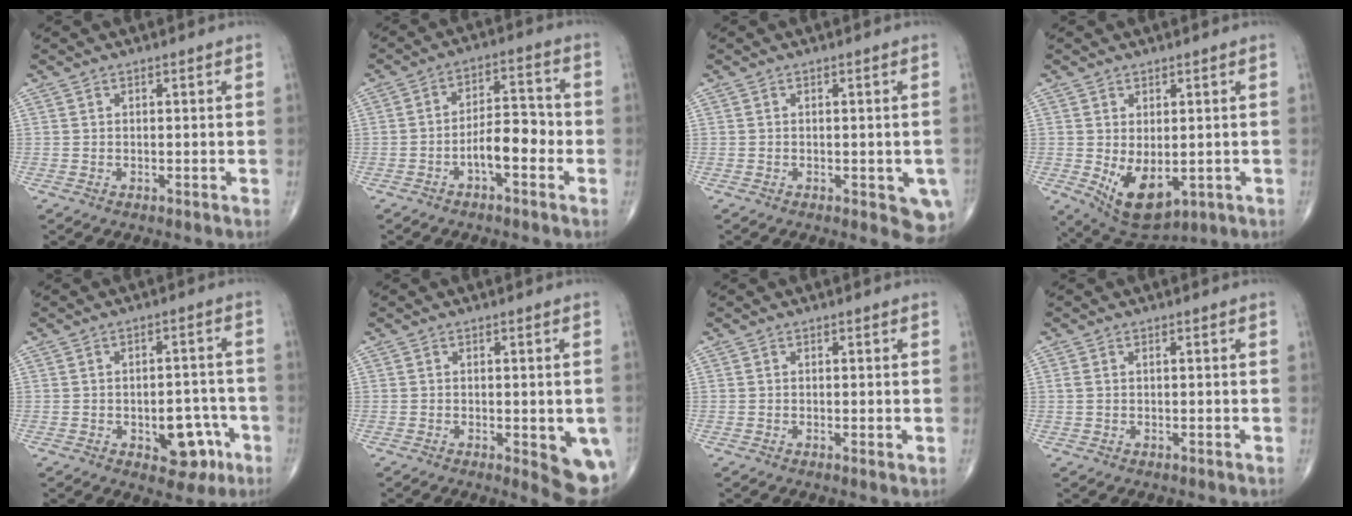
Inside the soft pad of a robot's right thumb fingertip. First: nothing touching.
{"total": 7.8, "force": [-2.7, 3.5, 6.5], "torque": [-0.092, 0.036, -0.050]}
{"total": 5.5, "force": [-1.6, 2.3, 4.7], "torque": [-0.035, -0.008, -0.017]}
{"total": 9.1, "force": [-1.4, 5.1, 7.4], "torque": [-0.110, -0.012, 0.000]}
{"total": 8.9, "force": [-3.5, 5.2, 6.3], "torque": [-0.048, 0.028, -0.037]}
{"total": 8.0, "force": [-2.2, 2.7, 7.2], "torque": [-0.069, -0.014, -0.024]}
{"total": 0.7, "force": [-0.1, 0.2, 0.6], "torque": [-0.015, -0.004, -0.004]}
{"total": 1.2, "force": [0.2, 0.6, 1.0], "torque": [-0.033, 0.010, 0.007]}